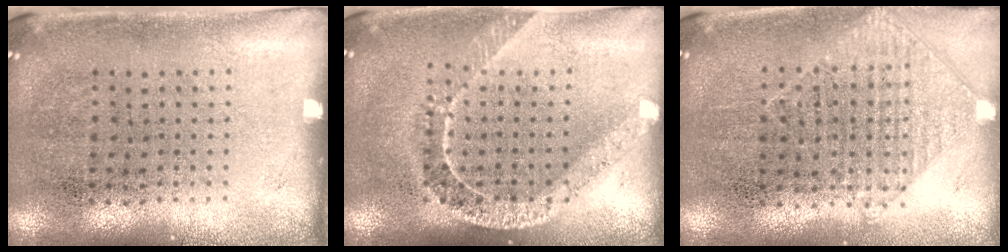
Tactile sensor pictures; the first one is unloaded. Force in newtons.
{"total": 1.7, "press": 1.4, "slide": 1.0}
{"total": 0.8, "press": 0.7, "slide": 0.2}